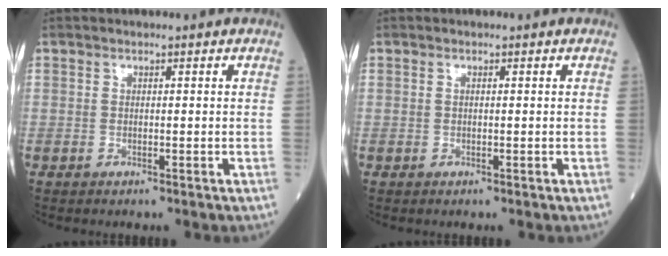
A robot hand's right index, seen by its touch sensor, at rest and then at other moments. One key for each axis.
{"total": 0.0}